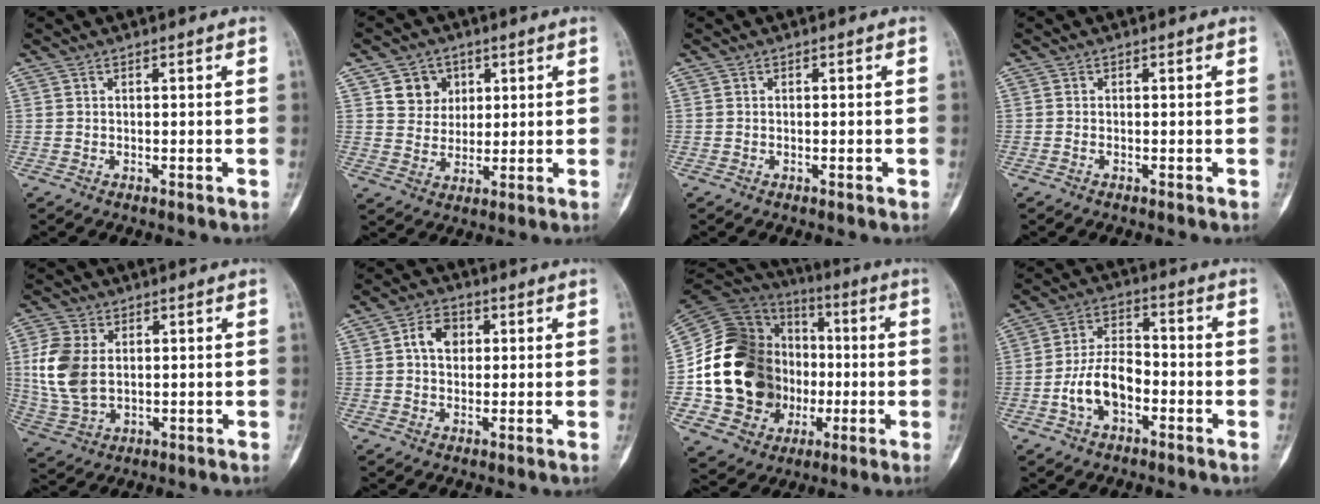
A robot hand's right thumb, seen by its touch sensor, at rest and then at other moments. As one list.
[{"total": 6.6, "force": [2.9, 5.9, -0.1], "torque": [0.029, -0.004, 0.051]}, {"total": 0.6, "force": [-0.2, 0.2, 0.5], "torque": [-0.008, 0.000, 0.001]}, {"total": 0.0}, {"total": 10.9, "force": [1.5, 7.3, 8.0], "torque": [-0.171, -0.002, 0.039]}, {"total": 4.8, "force": [1.4, 4.2, 1.8], "torque": [-0.021, 0.013, 0.019]}, {"total": 26.2, "force": [-1.8, 21.8, 14.5], "torque": [-0.237, 0.054, -0.013]}, {"total": 9.8, "force": [-3.3, 5.7, 7.3], "torque": [-0.131, 0.036, -0.063]}]